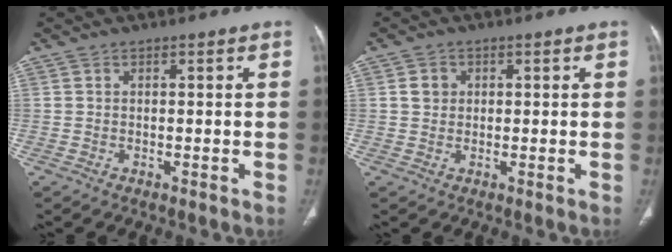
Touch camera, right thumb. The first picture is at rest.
{"total": 2.6, "force": [0.5, 2.3, 1.0], "torque": [-0.006, 0.002, 0.009]}